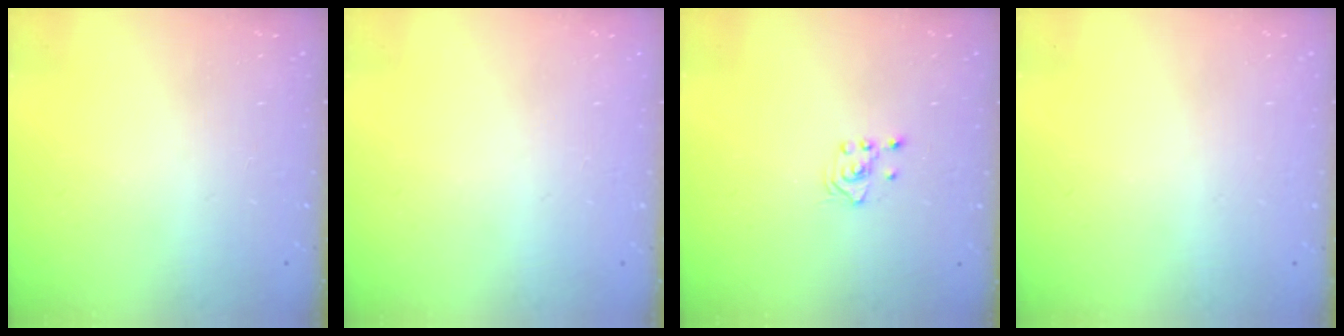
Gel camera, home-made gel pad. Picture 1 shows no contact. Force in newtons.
{"total": 0.0}
{"total": 2.1, "press": 2.1, "slide": 0.1}
{"total": 0.0}